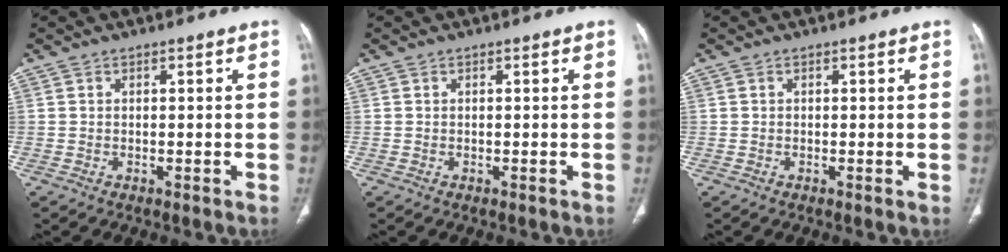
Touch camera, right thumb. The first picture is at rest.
{"total": 0.0}
{"total": 0.0}